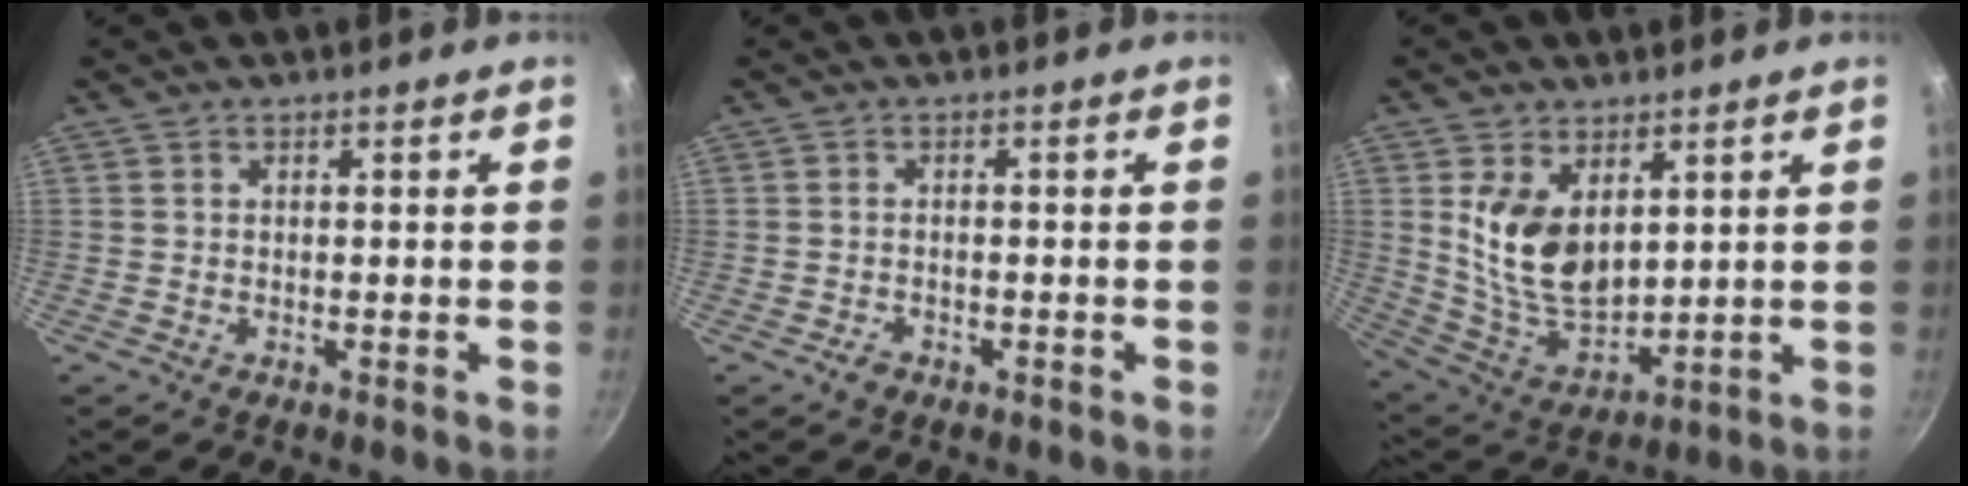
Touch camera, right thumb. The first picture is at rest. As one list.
[{"total": 1.8, "force": [-1.2, 1.1, 0.8], "torque": [-0.018, 0.011, -0.017]}, {"total": 13.1, "force": [4.0, 7.8, 9.7], "torque": [-0.162, -0.039, 0.092]}]